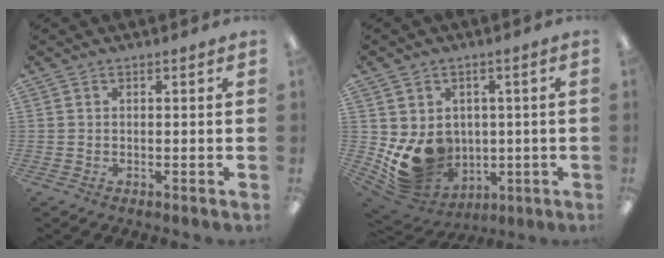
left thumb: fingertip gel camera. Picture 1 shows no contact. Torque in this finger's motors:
{"motor_torque": [1.67, 1.75, 0.93, -0.68, 0.24]}